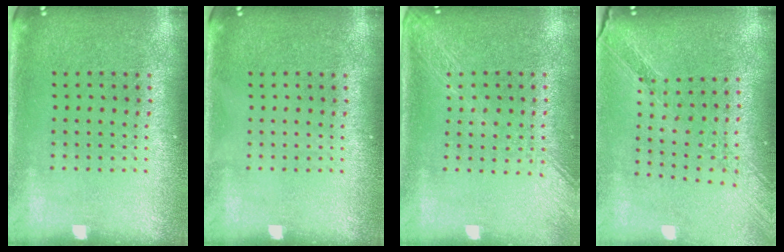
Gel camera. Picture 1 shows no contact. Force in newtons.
{"total": 0.0}
{"total": 1.9, "press": 1.7, "slide": 1.0}
{"total": 1.0, "press": 1.0, "slide": 0.2}